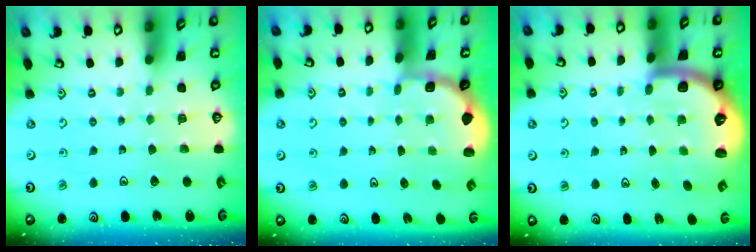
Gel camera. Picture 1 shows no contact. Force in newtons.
{"total": 1.8, "press": 1.7, "slide": 0.7}
{"total": 3.6, "press": 3.2, "slide": 1.5}